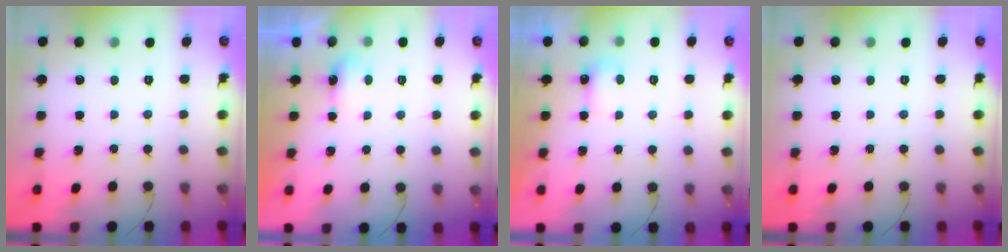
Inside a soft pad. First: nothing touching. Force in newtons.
{"total": 7.9, "press": 3.5, "slide": 7.0}
{"total": 4.5, "press": 4.4, "slide": 0.7}
{"total": 0.0}